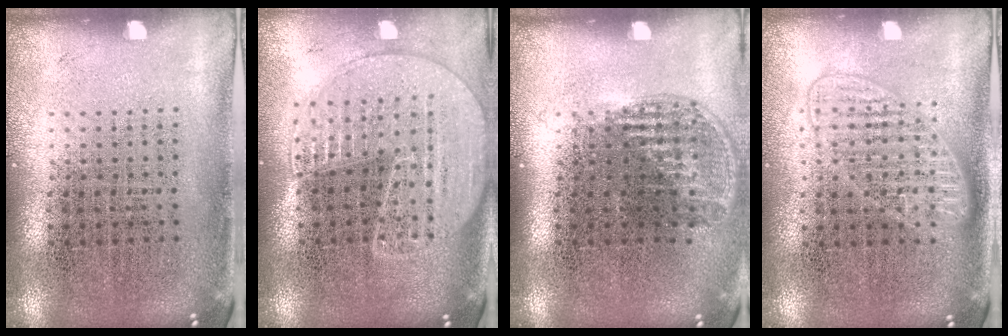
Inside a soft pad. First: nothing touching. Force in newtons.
{"total": 1.7, "press": 1.6, "slide": 0.6}
{"total": 1.0, "press": 0.8, "slide": 0.6}
{"total": 1.4, "press": 1.3, "slide": 0.4}